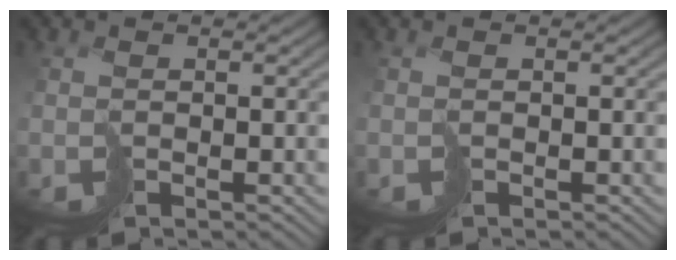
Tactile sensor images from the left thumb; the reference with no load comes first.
{"total": 0.0}